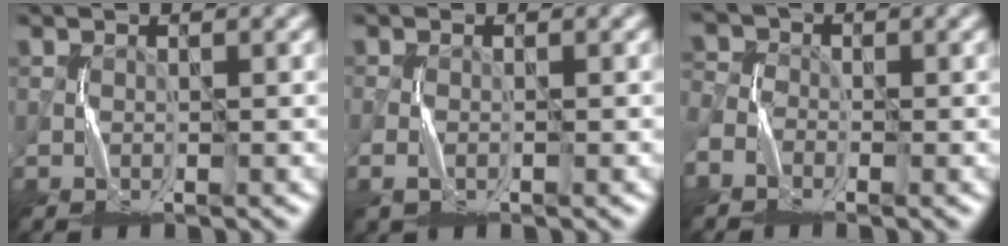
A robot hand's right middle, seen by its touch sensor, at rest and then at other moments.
{"total": 1.0, "force": [-0.6, 0.5, 0.6], "torque": [-0.020, -0.001, -0.013]}
{"total": 4.0, "force": [-2.2, 3.0, 1.6], "torque": [-0.033, 0.000, -0.044]}